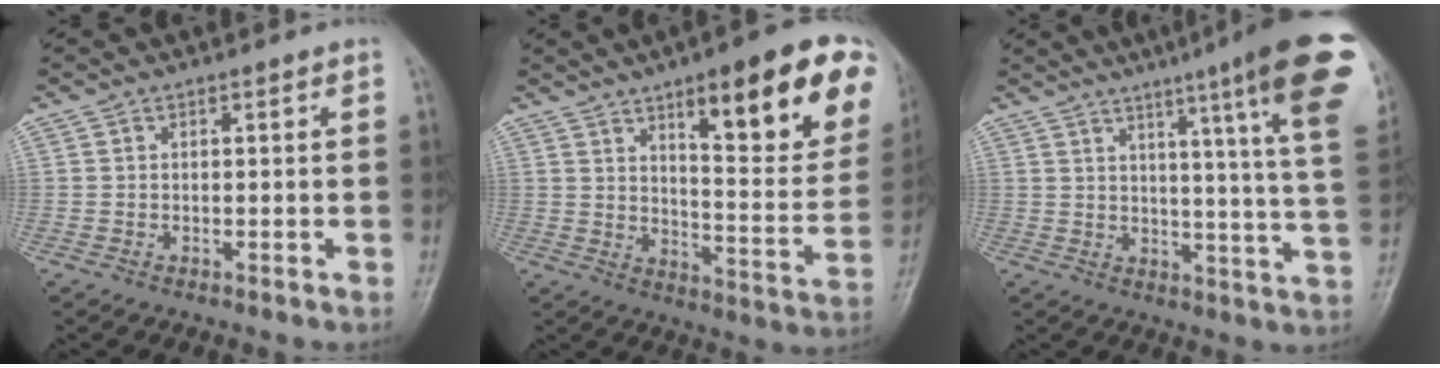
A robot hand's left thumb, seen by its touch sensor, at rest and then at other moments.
{"total": 22.6, "force": [11.4, 6.3, 18.5], "torque": [-0.208, -0.041, 0.161]}
{"total": 21.7, "force": [12.2, 1.2, 18.0], "torque": [-0.215, -0.051, 0.140]}